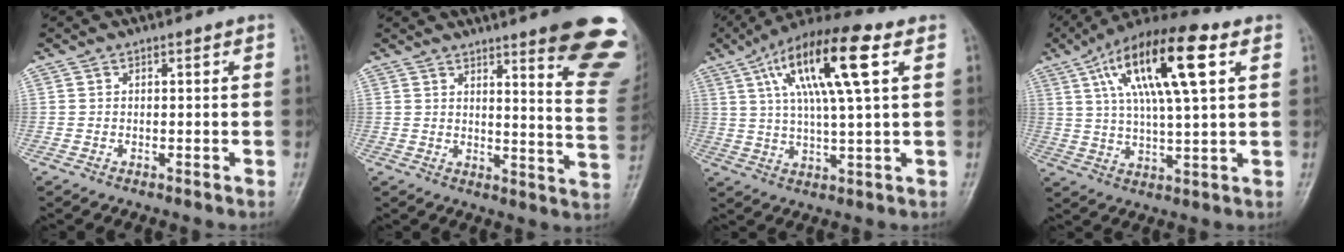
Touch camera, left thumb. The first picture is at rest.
{"total": 17.7, "force": [11.7, 2.3, 13.2], "torque": [-0.131, -0.077, 0.136]}
{"total": 16.6, "force": [5.9, 3.7, 15.1], "torque": [-0.277, 0.010, 0.097]}
{"total": 18.5, "force": [6.9, 5.2, 16.3], "torque": [-0.285, 0.005, 0.113]}